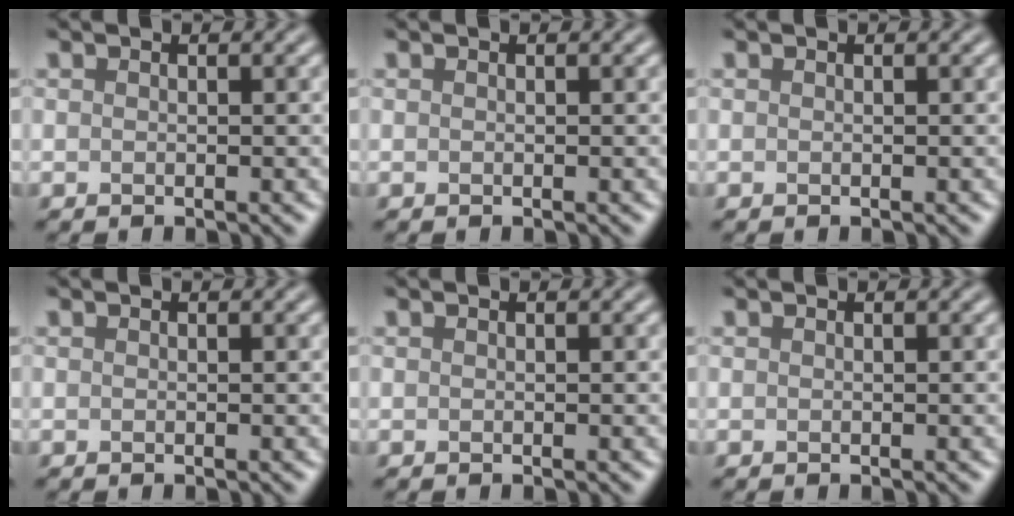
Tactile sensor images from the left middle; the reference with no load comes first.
{"total": 0.0}
{"total": 0.0}
{"total": 0.0}
{"total": 0.0}
{"total": 0.0}